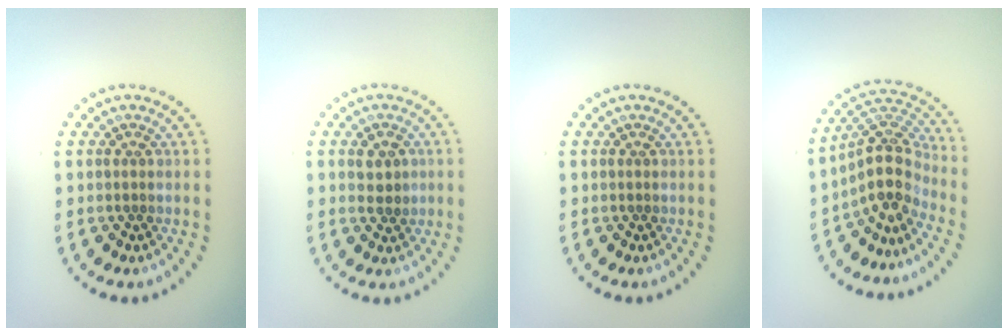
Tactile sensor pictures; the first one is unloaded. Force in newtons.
{"total": 2.1, "press": 2.0, "slide": 0.3}
{"total": 0.0}
{"total": 4.4, "press": 3.2, "slide": 2.9}